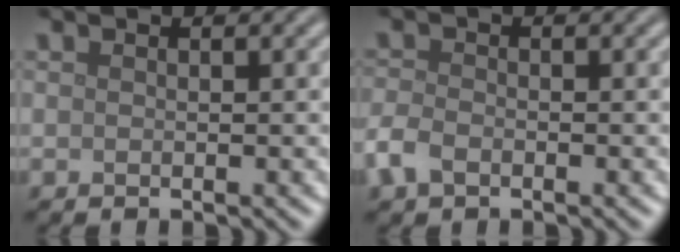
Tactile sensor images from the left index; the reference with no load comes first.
{"total": 2.4, "force": [-1.4, 1.4, 1.3], "torque": [-0.031, 0.001, -0.039]}